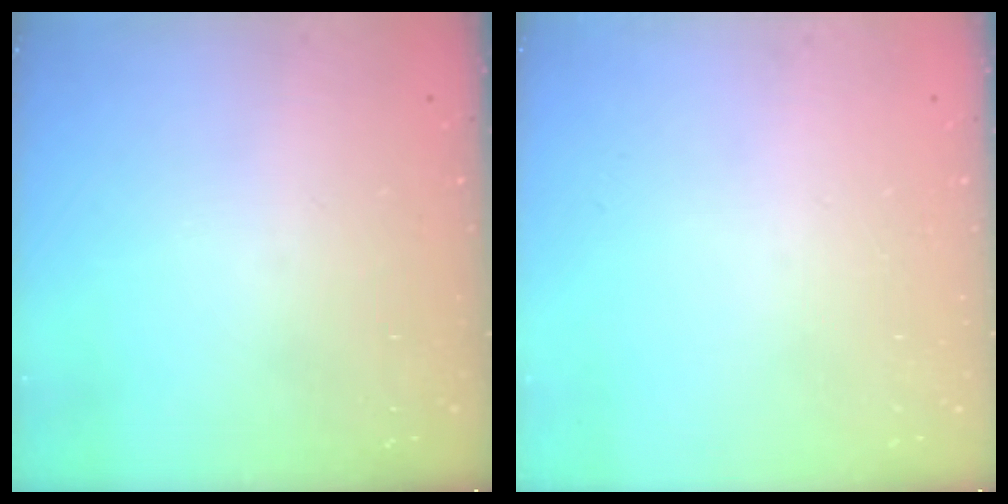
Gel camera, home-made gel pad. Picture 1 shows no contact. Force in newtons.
{"total": 0.0}